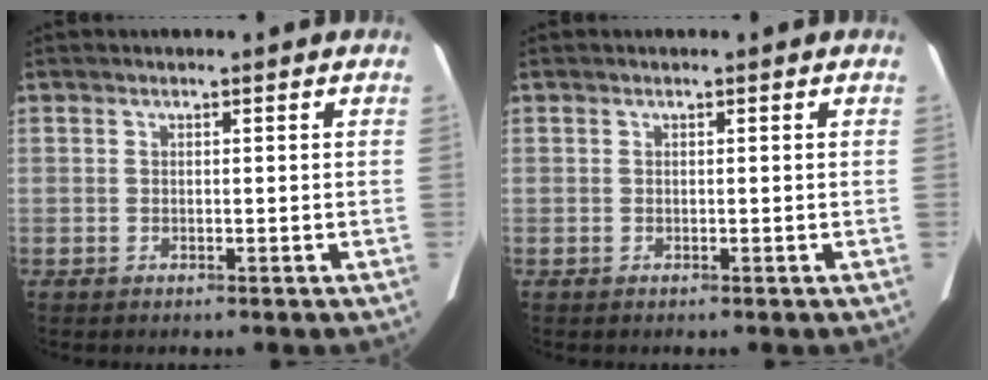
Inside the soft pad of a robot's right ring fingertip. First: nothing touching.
{"total": 0.0}